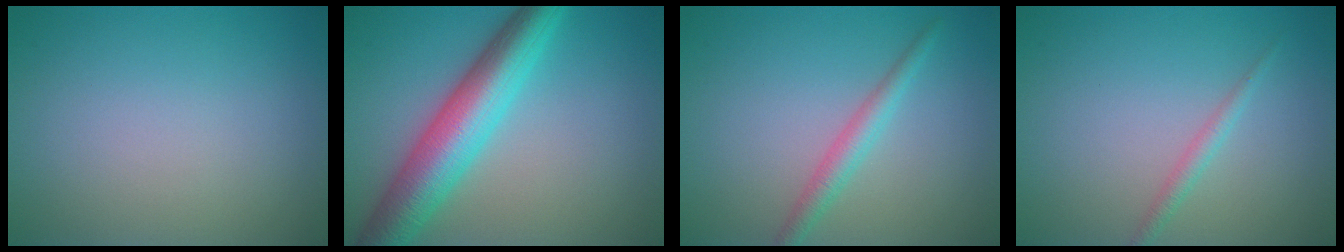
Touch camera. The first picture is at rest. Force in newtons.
{"total": 8.0, "press": 8.0, "slide": 0.2}
{"total": 2.2, "press": 2.2, "slide": 0.0}
{"total": 1.3, "press": 1.3, "slide": 0.1}